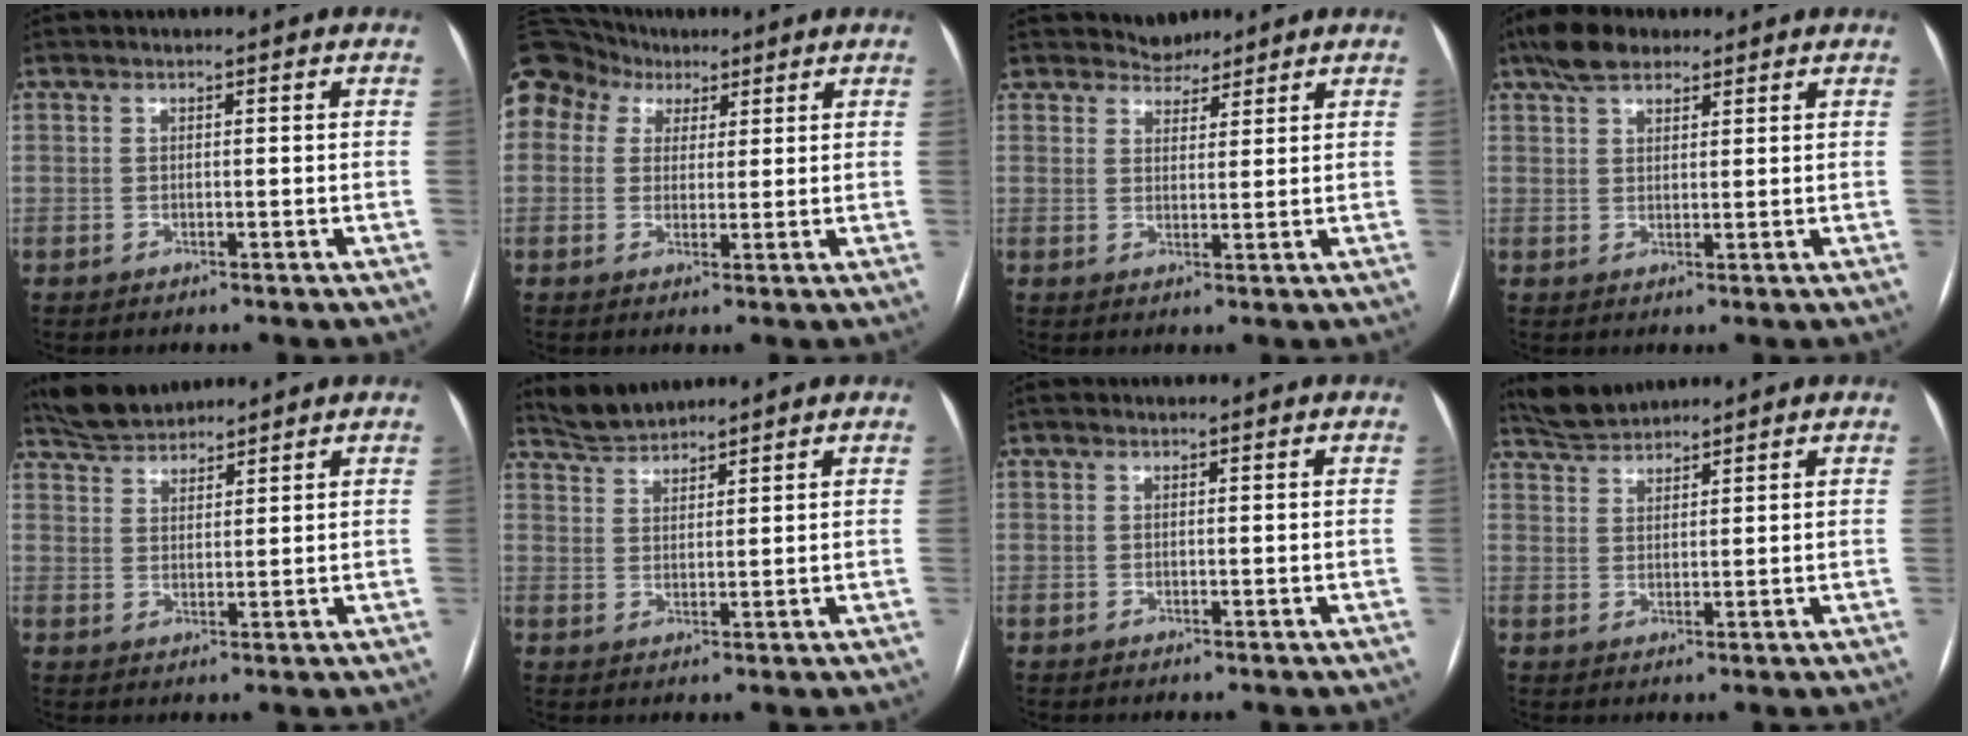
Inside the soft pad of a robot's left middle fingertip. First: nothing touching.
{"total": 15.3, "force": [8.0, 11.9, 5.3], "torque": [-0.173, 0.082, 0.157]}
{"total": 3.3, "force": [3.0, 1.3, -0.4], "torque": [0.006, 0.004, 0.049]}
{"total": 5.8, "force": [4.3, 2.7, 2.8], "torque": [-0.057, 0.024, 0.080]}
{"total": 5.7, "force": [5.5, 1.2, 0.8], "torque": [-0.024, 0.025, 0.105]}
{"total": 4.1, "force": [4.1, 0.3, -0.1], "torque": [-0.006, 0.015, 0.082]}
{"total": 1.2, "force": [-0.6, -0.9, -0.5], "torque": [0.011, -0.007, -0.012]}
{"total": 4.1, "force": [4.1, 0.3, 0.1], "torque": [-0.012, 0.019, 0.082]}